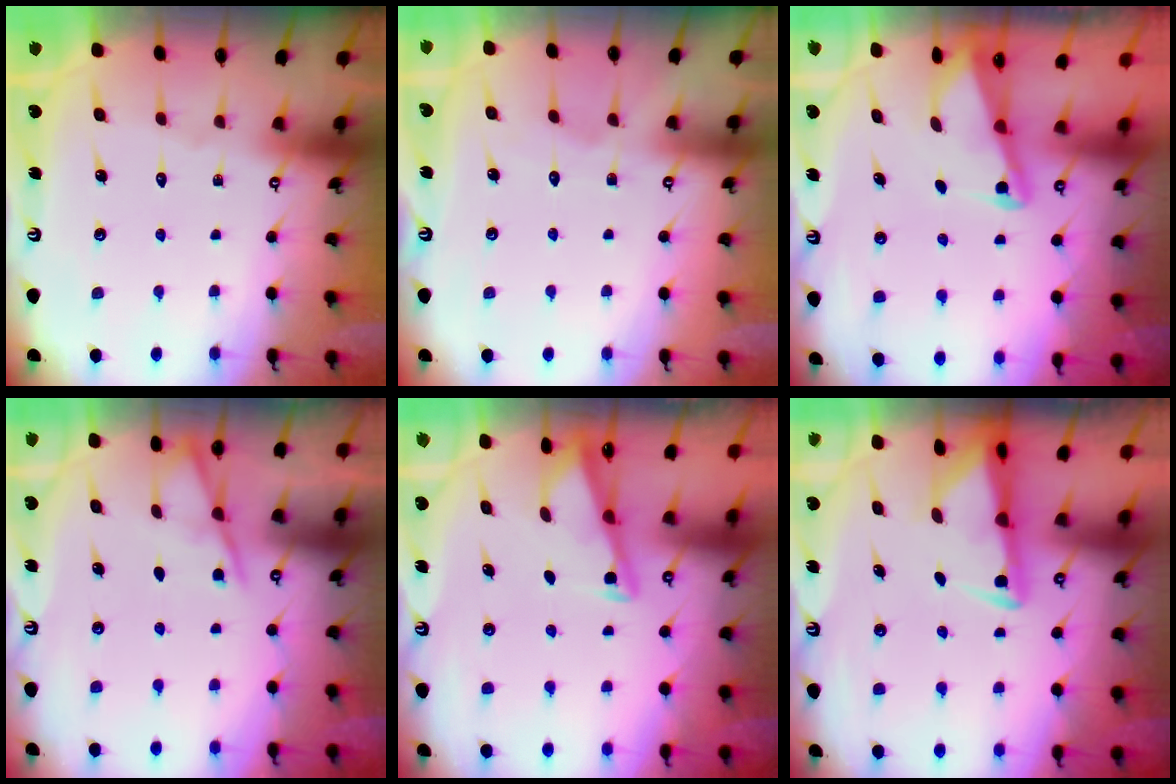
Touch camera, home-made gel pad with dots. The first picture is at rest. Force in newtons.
{"total": 3.4, "press": 3.3, "slide": 0.4}
{"total": 2.1, "press": 2.1, "slide": 0.4}
{"total": 4.3, "press": 4.2, "slide": 0.5}
{"total": 3.3, "press": 3.3, "slide": 0.3}
{"total": 3.0, "press": 2.9, "slide": 0.6}